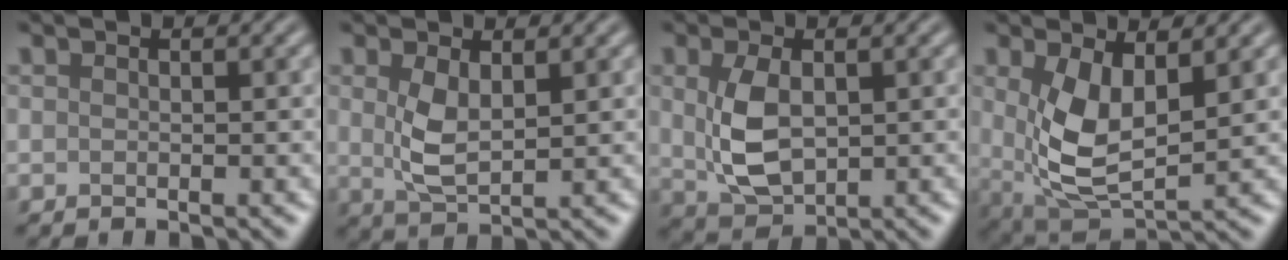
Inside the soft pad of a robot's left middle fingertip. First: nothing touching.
{"total": 3.3, "force": [0.9, 1.5, 2.8], "torque": [-0.066, -0.005, 0.021]}
{"total": 5.2, "force": [0.5, 3.1, 4.1], "torque": [-0.097, -0.003, 0.020]}
{"total": 6.2, "force": [1.3, 3.0, 5.3], "torque": [-0.118, -0.016, 0.032]}